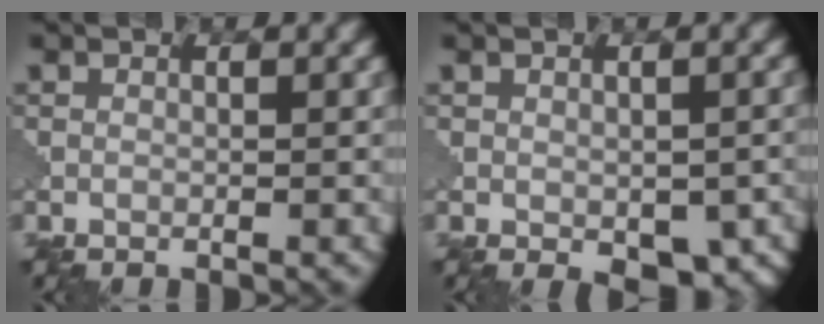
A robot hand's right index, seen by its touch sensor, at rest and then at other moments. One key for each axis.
{"total": 5.9, "fx": -2.8, "fy": 3.4, "fz": 4.0, "tx": -0.066, "ty": -0.032, "tz": -0.010}